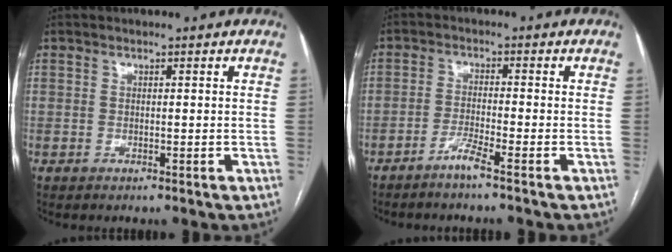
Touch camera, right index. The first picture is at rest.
{"total": 3.2, "force": [-2.4, -0.7, 1.9], "torque": [-0.042, -0.006, -0.053]}